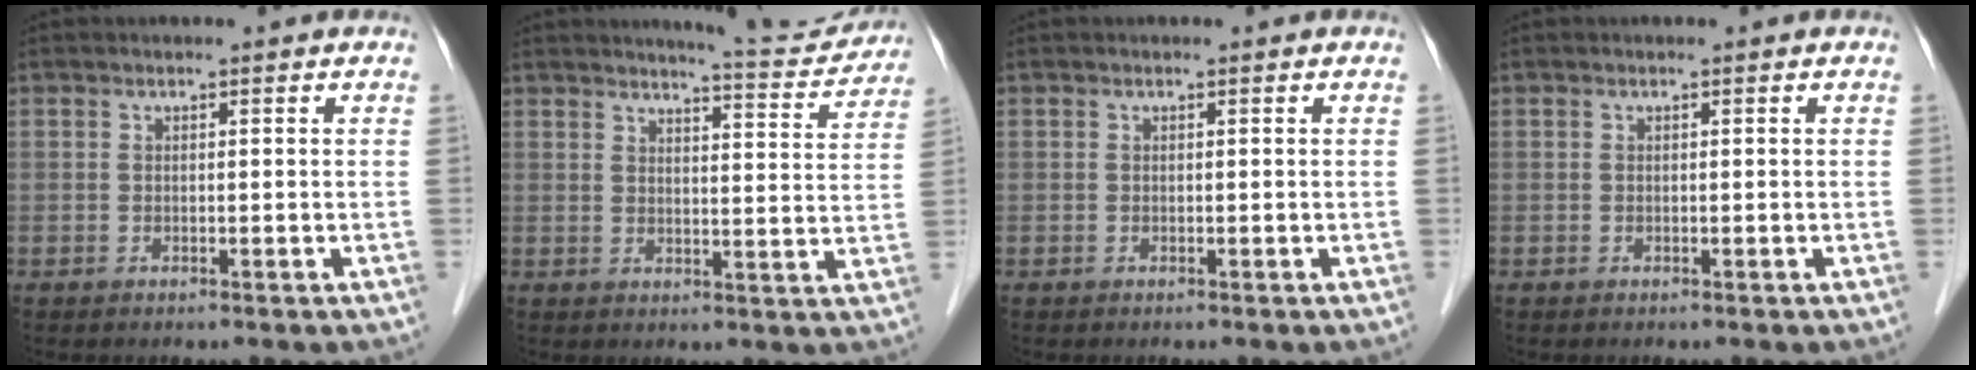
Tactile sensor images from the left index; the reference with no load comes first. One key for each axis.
{"total": 8.6, "fx": 8.5, "fy": 0.3, "fz": 1.2, "tx": -0.016, "ty": -0.020, "tz": 0.098}
{"total": 0.0}
{"total": 0.0}